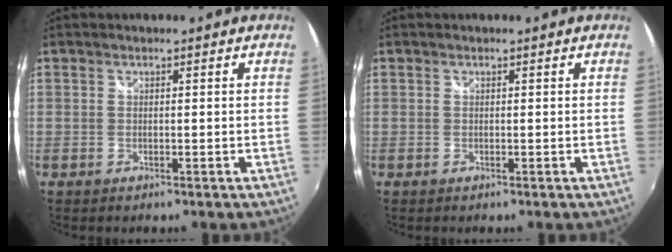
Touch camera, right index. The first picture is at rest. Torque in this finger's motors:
{"motor_torque": [0.00, 0.00, -0.02, 0.00]}